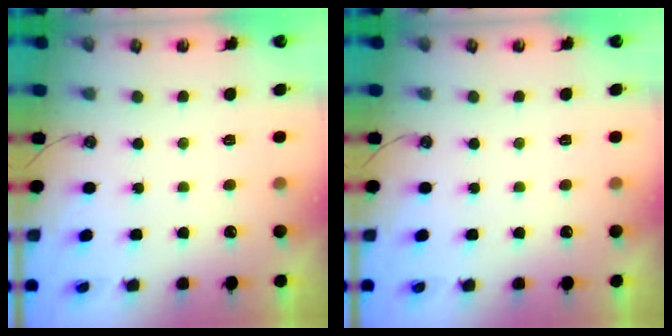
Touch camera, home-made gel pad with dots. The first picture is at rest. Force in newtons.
{"total": 0.0}